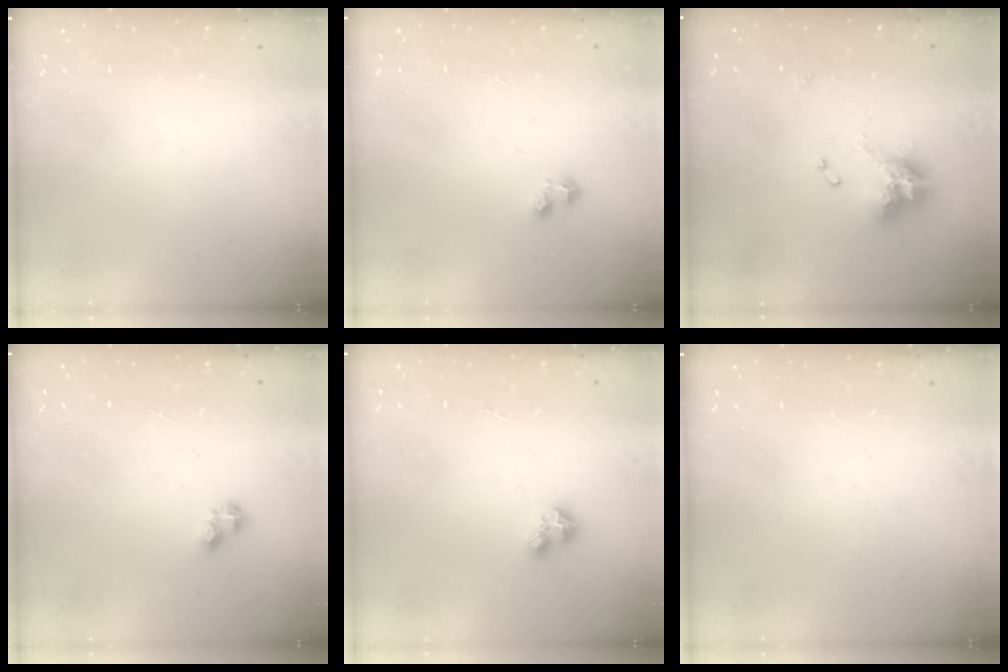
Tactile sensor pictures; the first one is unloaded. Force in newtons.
{"total": 1.7, "press": 1.6, "slide": 0.6}
{"total": 11.3, "press": 11.2, "slide": 1.0}
{"total": 3.0, "press": 2.9, "slide": 0.5}
{"total": 2.8, "press": 2.8, "slide": 0.2}
{"total": 0.0}